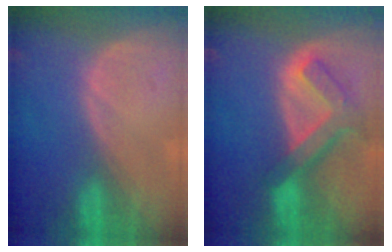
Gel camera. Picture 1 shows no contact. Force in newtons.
{"total": 7.5, "press": 6.4, "slide": 3.9}